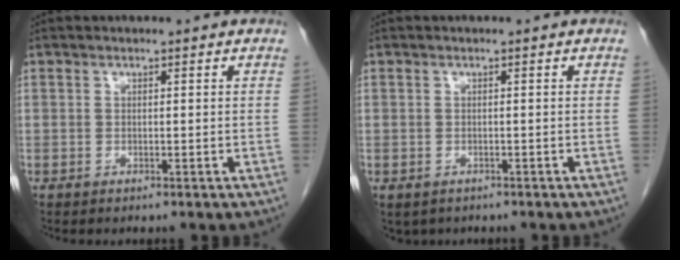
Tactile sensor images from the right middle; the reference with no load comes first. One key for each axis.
{"total": 2.5, "fx": -1.7, "fy": 1.8, "fz": 0.6, "tx": -0.008, "ty": 0.000, "tz": -0.020}